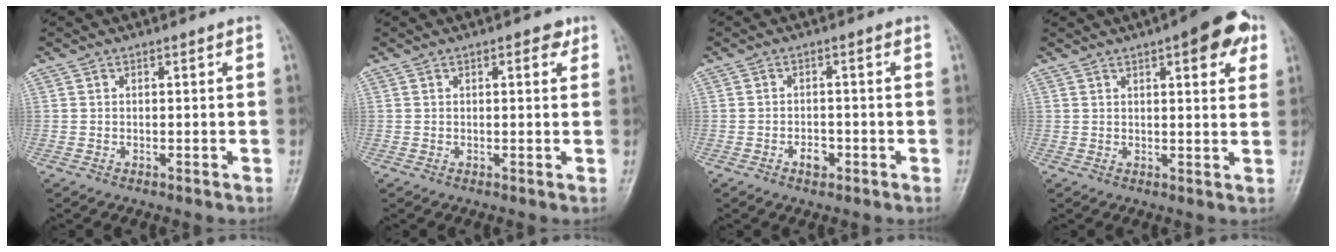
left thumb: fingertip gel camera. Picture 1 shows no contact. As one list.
[{"total": 2.2, "force": [1.1, 1.0, 1.6], "torque": [-0.013, -0.001, 0.010]}, {"total": 2.6, "force": [-1.3, 1.7, 1.5], "torque": [-0.018, 0.009, -0.020]}, {"total": 9.8, "force": [4.8, 3.4, 7.9], "torque": [-0.073, -0.008, 0.053]}]